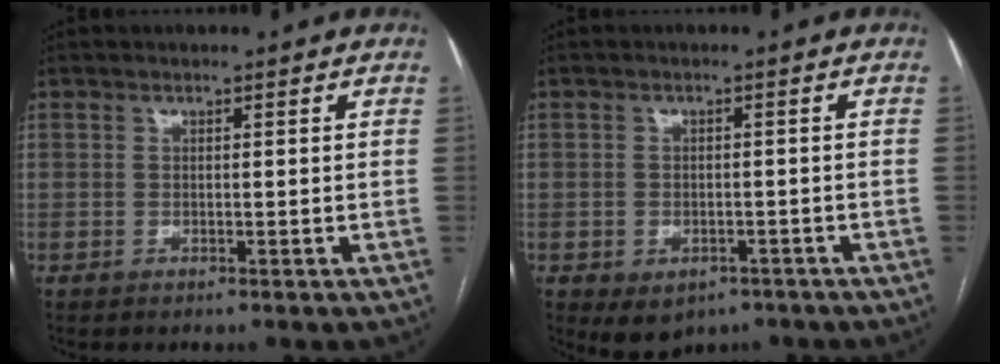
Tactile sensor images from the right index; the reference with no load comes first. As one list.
[{"total": 5.8, "force": [-3.5, 4.0, 2.1], "torque": [-0.024, 0.005, -0.039]}]